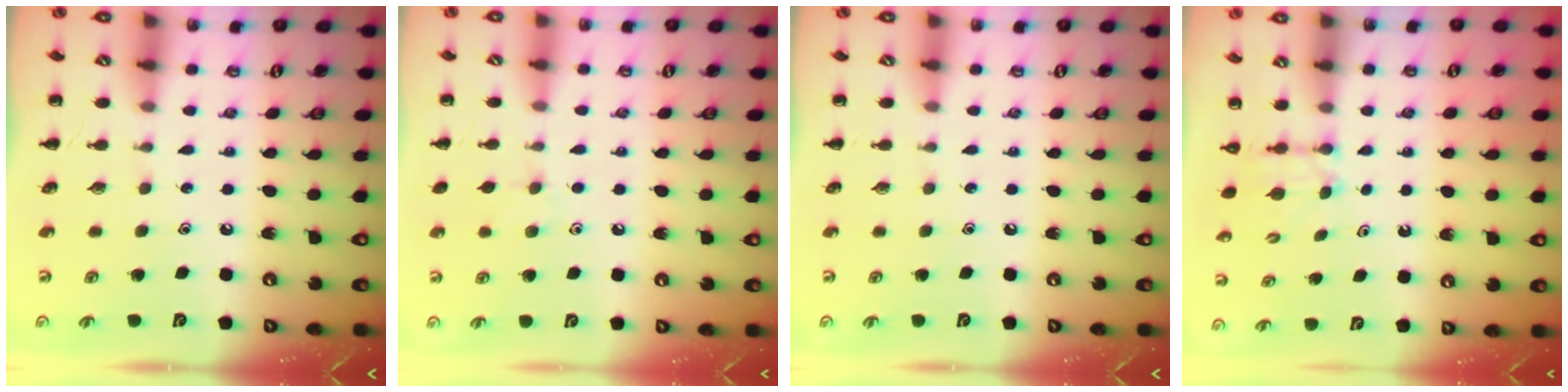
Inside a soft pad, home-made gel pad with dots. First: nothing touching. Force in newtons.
{"total": 3.3, "press": 3.1, "slide": 1.2}
{"total": 0.0}
{"total": 2.8, "press": 2.6, "slide": 1.1}